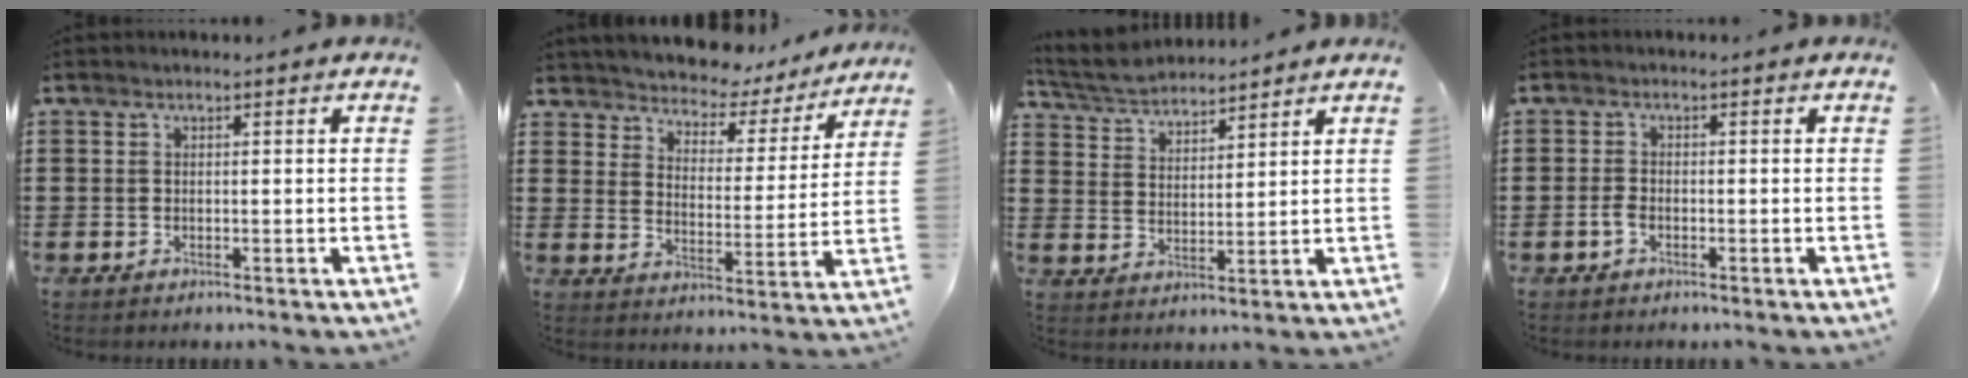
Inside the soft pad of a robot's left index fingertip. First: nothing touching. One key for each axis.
{"total": 4.6, "fx": 4.5, "fy": 1.2, "fz": 0.1, "tx": -0.031, "ty": -0.037, "tz": 0.071}
{"total": 4.8, "fx": 4.6, "fy": 0.9, "fz": 0.7, "tx": -0.035, "ty": -0.014, "tz": 0.085}
{"total": 1.7, "fx": -0.7, "fy": 0.9, "fz": 1.3, "tx": -0.041, "ty": -0.004, "tz": -0.018}